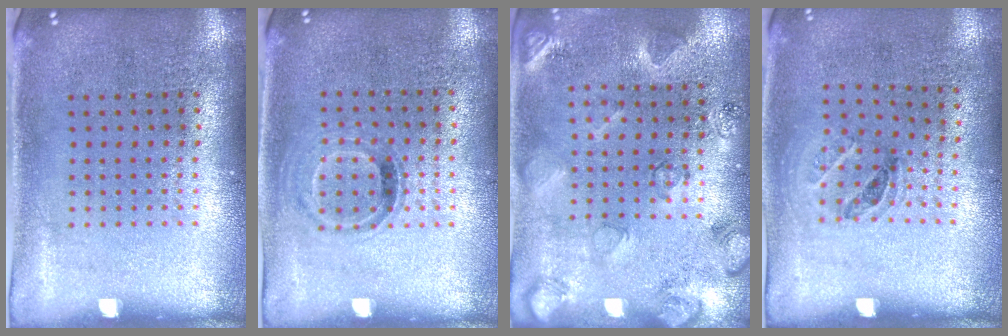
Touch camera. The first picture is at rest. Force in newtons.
{"total": 0.8, "press": 0.7, "slide": 0.4}
{"total": 2.1, "press": 2.0, "slide": 0.7}
{"total": 1.1, "press": 0.7, "slide": 0.9}